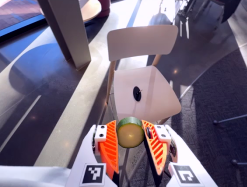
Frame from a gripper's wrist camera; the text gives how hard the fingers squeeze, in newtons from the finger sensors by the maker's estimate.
{"total": 11.2, "left": 11.6, "right": 10.8}